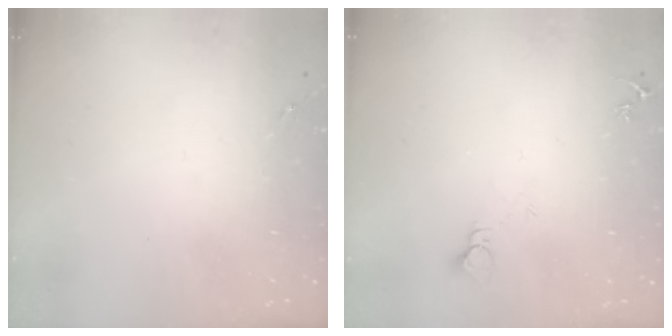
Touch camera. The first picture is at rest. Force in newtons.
{"total": 4.0, "press": 4.0, "slide": 0.4}